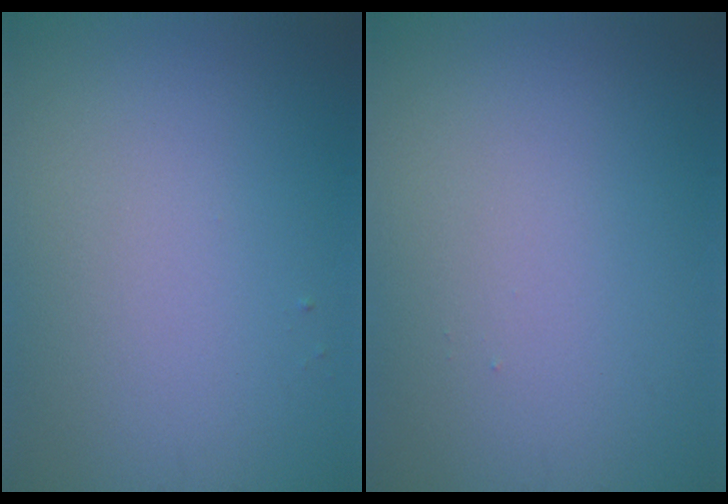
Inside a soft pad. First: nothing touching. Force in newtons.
{"total": 0.0}